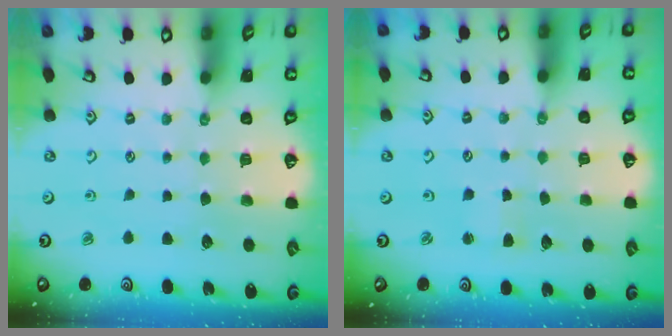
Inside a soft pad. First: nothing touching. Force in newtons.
{"total": 2.5, "press": 2.5, "slide": 0.3}